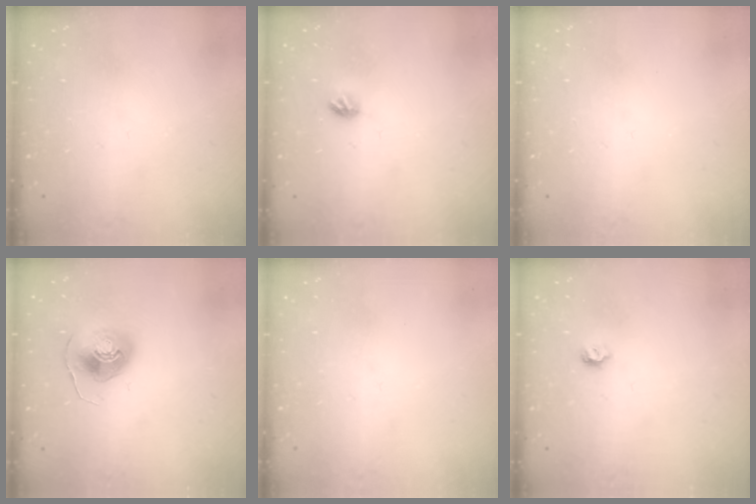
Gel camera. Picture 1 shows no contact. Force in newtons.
{"total": 5.8, "press": 5.8, "slide": 0.7}
{"total": 0.0}
{"total": 9.1, "press": 9.1, "slide": 0.4}
{"total": 0.0}
{"total": 5.5, "press": 5.5, "slide": 0.5}